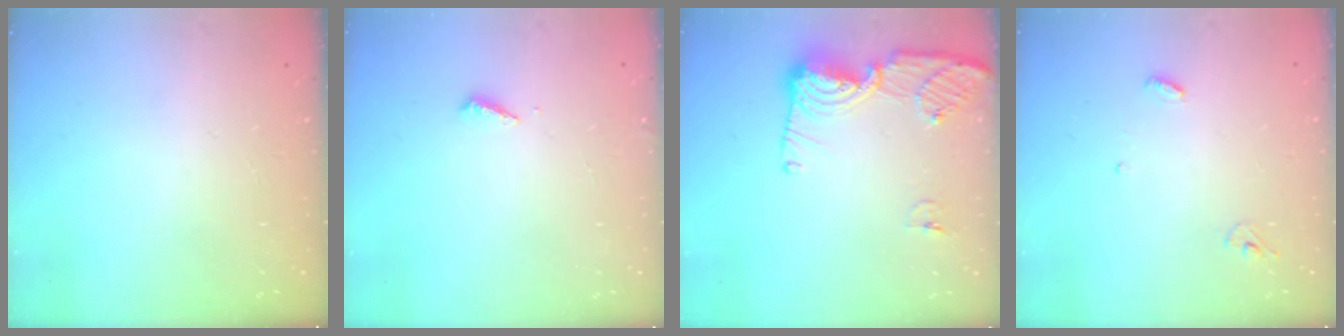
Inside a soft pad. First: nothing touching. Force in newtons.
{"total": 2.0, "press": 2.0, "slide": 0.2}
{"total": 11.7, "press": 11.7, "slide": 1.2}
{"total": 3.7, "press": 3.6, "slide": 0.3}